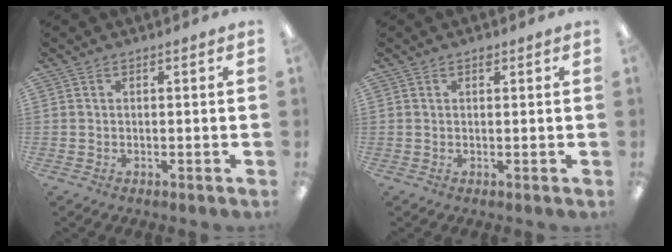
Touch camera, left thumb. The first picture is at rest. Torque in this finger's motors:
{"motor_torque": [0.05, 0.01, 0.10, 0.00, 0.01]}